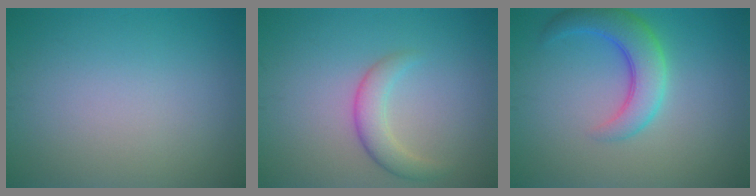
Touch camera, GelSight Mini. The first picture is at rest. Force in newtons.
{"total": 2.6, "press": 2.6, "slide": 0.1}
{"total": 4.8, "press": 4.8, "slide": 0.2}